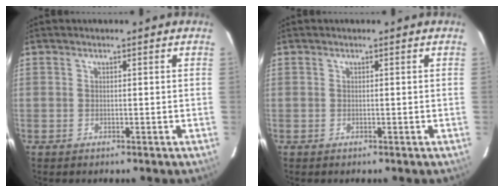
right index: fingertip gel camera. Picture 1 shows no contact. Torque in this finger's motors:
{"motor_torque": [0.00, 0.00, 0.04, 0.01]}